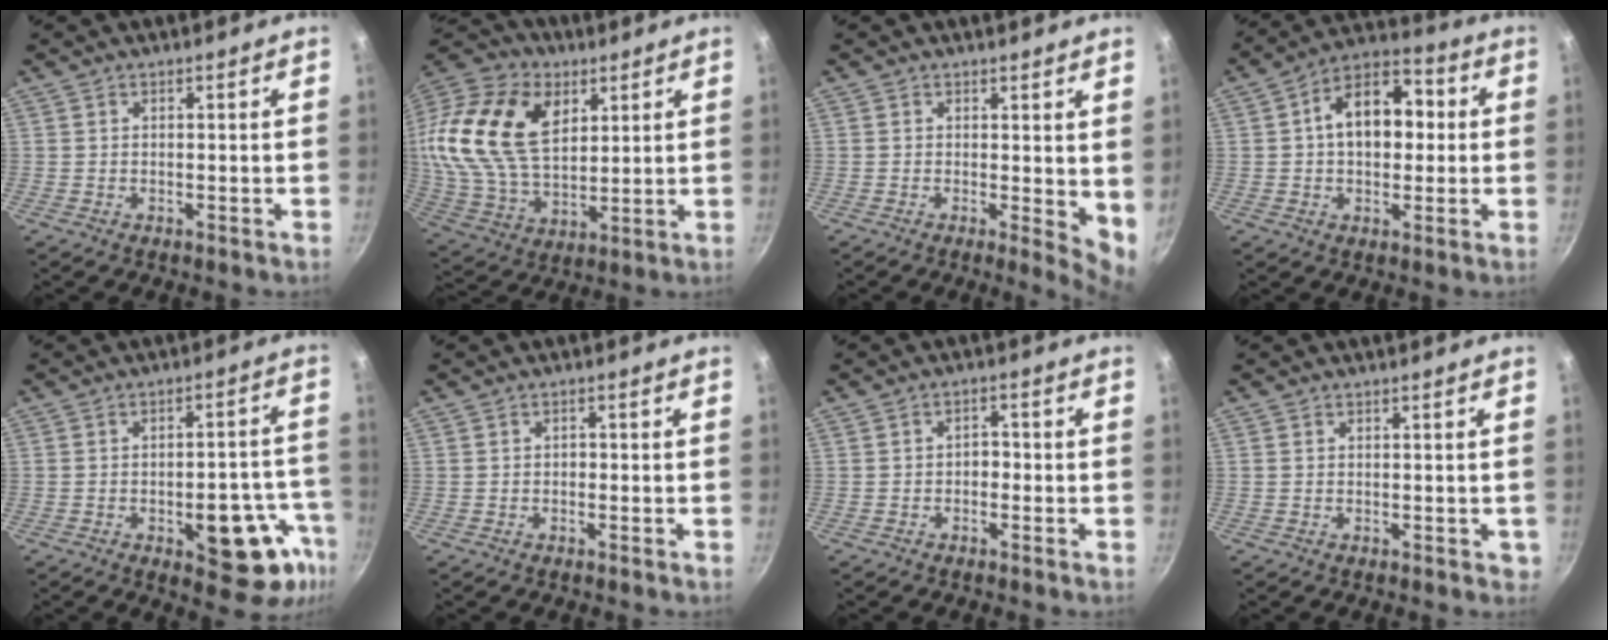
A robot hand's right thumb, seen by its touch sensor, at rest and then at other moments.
{"total": 24.8, "force": [8.2, 16.4, 16.7], "torque": [-0.327, 0.000, 0.149]}
{"total": 5.2, "force": [0.6, 2.0, 4.8], "torque": [-0.057, -0.011, 0.007]}
{"total": 13.8, "force": [1.3, 9.3, 10.1], "torque": [-0.107, 0.032, 0.005]}
{"total": 15.2, "force": [-6.0, 7.0, 12.1], "torque": [-0.086, 0.034, -0.072]}
{"total": 1.0, "force": [-0.4, 0.7, 0.5], "torque": [-0.007, 0.004, -0.006]}
{"total": 2.3, "force": [-0.8, 1.7, 1.4], "torque": [-0.006, 0.014, -0.015]}
{"total": 1.5, "force": [0.0, 1.1, 1.0], "torque": [-0.006, 0.001, 0.002]}